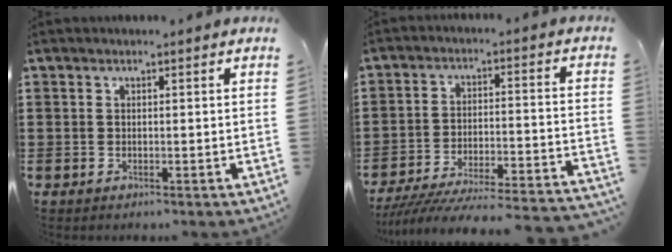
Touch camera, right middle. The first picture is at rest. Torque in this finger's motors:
{"motor_torque": [0.51, 0.00, 0.40, 0.12]}